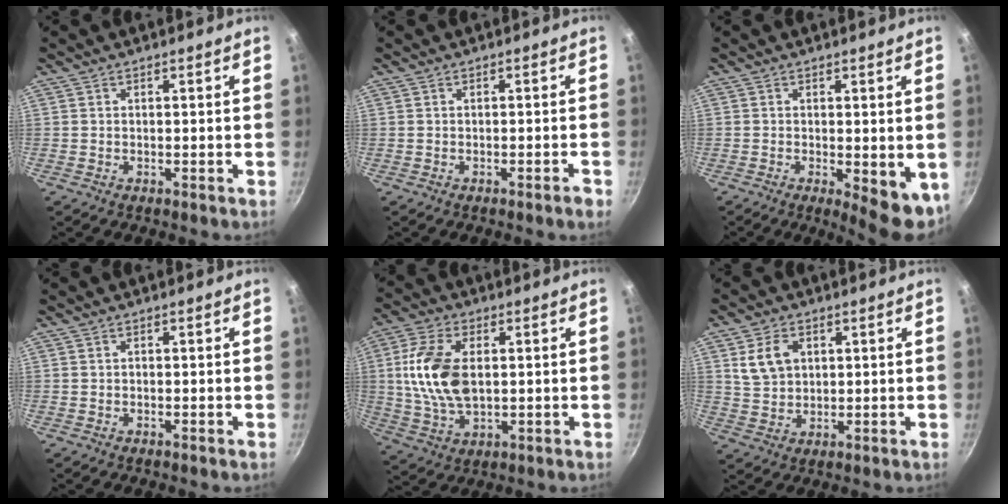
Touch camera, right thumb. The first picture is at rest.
{"total": 1.3, "force": [-0.9, -0.1, 1.0], "torque": [-0.022, 0.009, -0.010]}
{"total": 10.7, "force": [-2.9, 3.4, 9.8], "torque": [-0.097, -0.005, -0.028]}
{"total": 0.0}
{"total": 13.4, "force": [1.5, 7.8, 10.8], "torque": [-0.202, 0.000, 0.029]}
{"total": 7.2, "force": [2.4, 5.2, 4.3], "torque": [-0.065, -0.005, 0.048]}